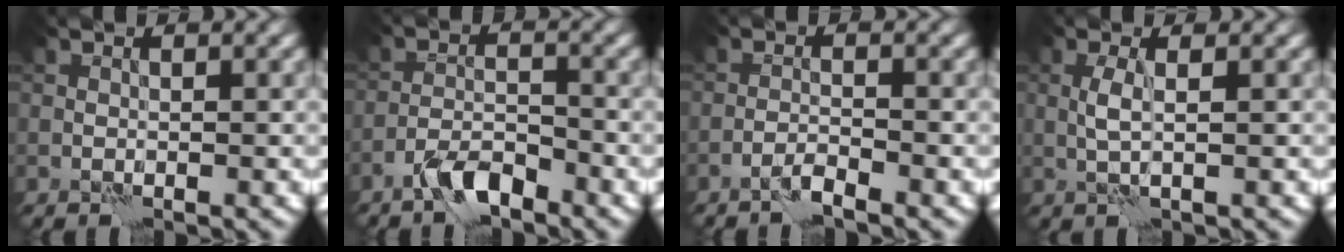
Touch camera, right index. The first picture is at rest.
{"total": 3.5, "force": [-2.9, 0.7, 1.8], "torque": [-0.036, 0.007, -0.061]}
{"total": 1.6, "force": [-1.4, -0.2, 0.7], "torque": [-0.014, 0.006, -0.032]}
{"total": 1.2, "force": [0.1, -0.3, 1.2], "torque": [-0.031, 0.006, 0.003]}